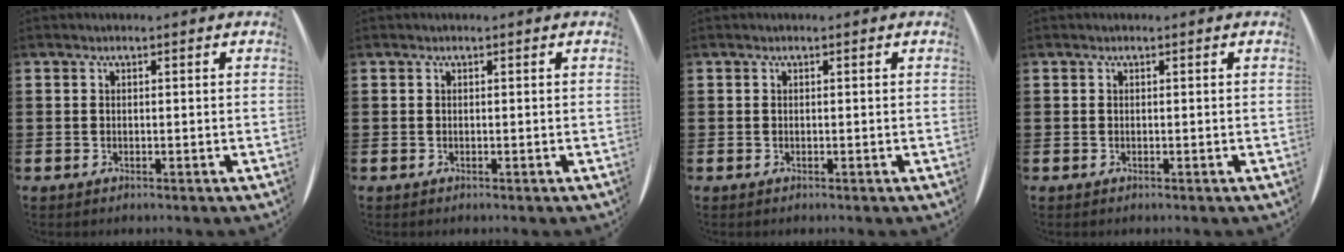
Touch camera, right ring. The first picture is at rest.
{"total": 0.0}
{"total": 0.0}
{"total": 0.0}